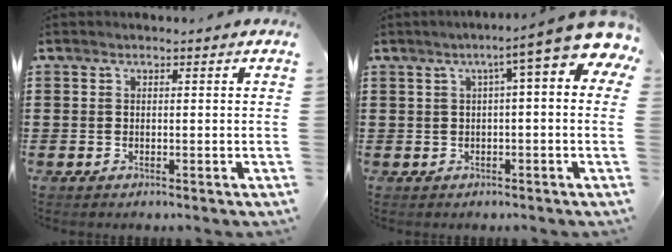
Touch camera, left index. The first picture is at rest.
{"total": 7.0, "force": [3.3, 0.5, 6.2], "torque": [-0.104, -0.018, 0.048]}